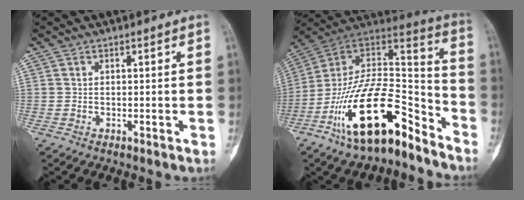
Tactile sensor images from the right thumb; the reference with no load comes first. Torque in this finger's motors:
{"motor_torque": [0.58, 0.78, 1.99, -0.78, 0.18]}